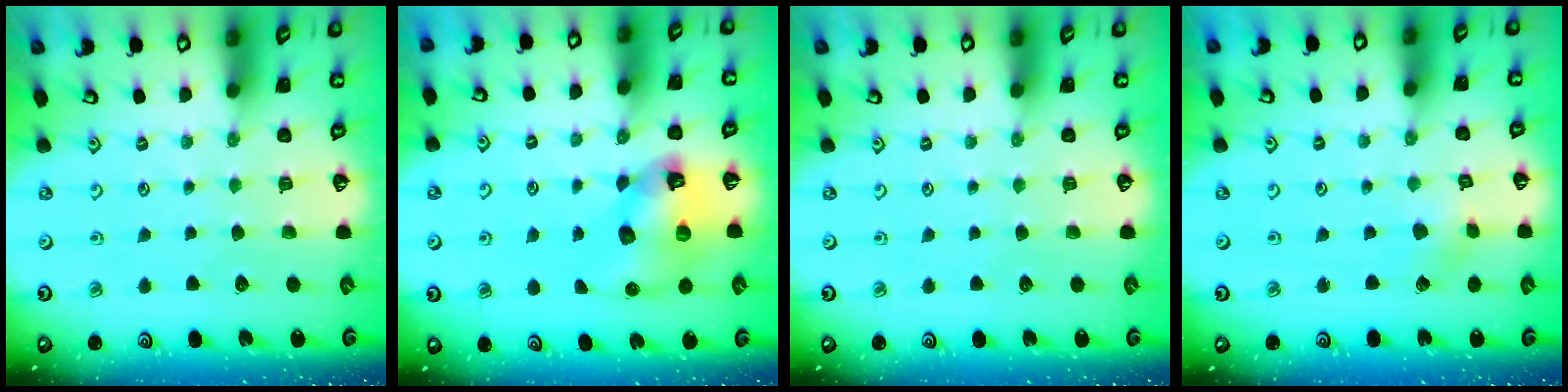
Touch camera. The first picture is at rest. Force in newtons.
{"total": 10.9, "press": 10.8, "slide": 1.5}
{"total": 0.0}
{"total": 2.4, "press": 2.4, "slide": 0.2}